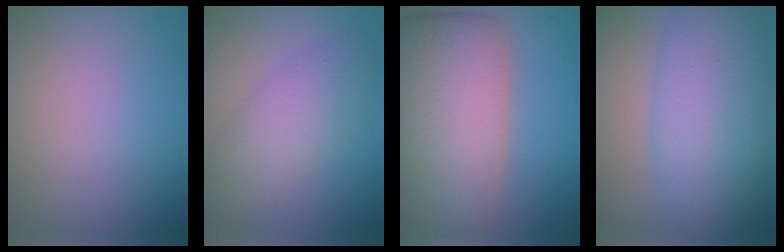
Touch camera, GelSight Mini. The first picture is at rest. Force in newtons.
{"total": 4.6, "press": 4.6, "slide": 0.2}
{"total": 11.0, "press": 11.0, "slide": 0.5}
{"total": 10.1, "press": 10.1, "slide": 0.2}